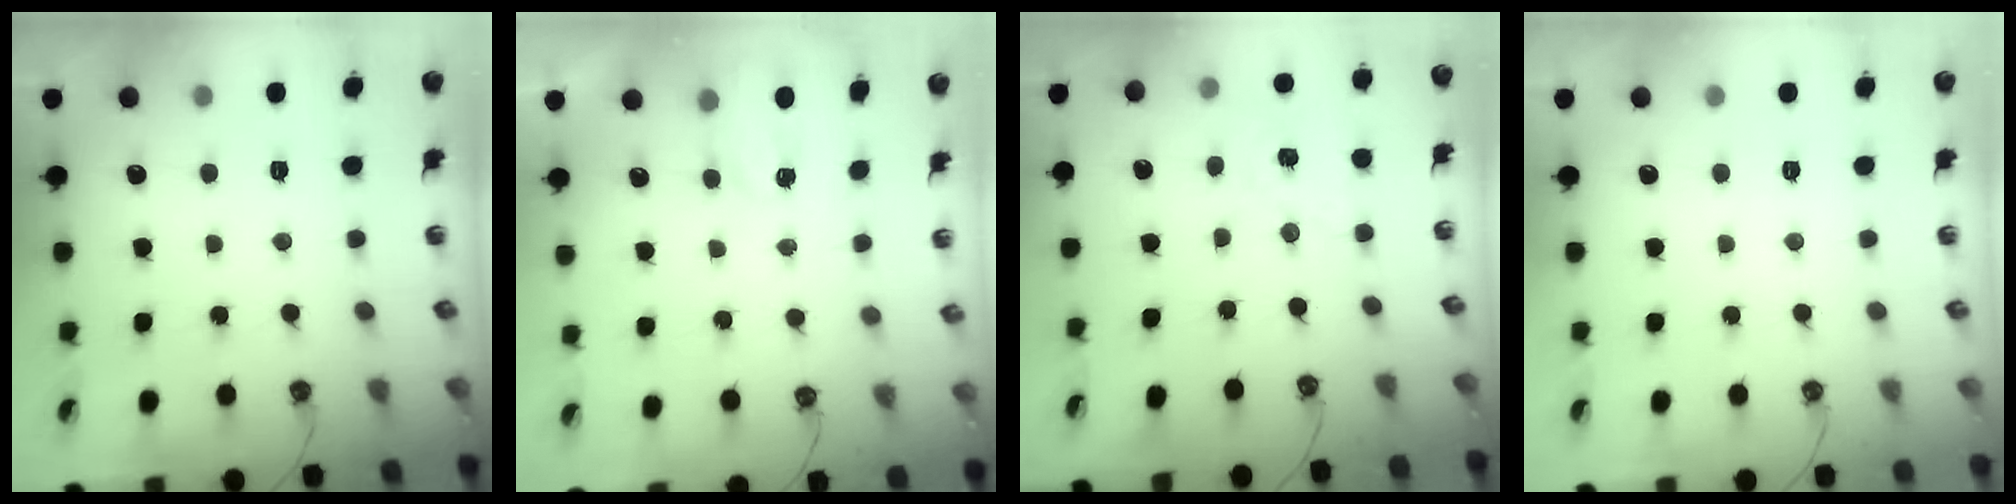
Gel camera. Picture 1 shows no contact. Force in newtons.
{"total": 2.9, "press": 2.9, "slide": 0.4}
{"total": 1.4, "press": 1.4, "slide": 0.2}
{"total": 0.0}